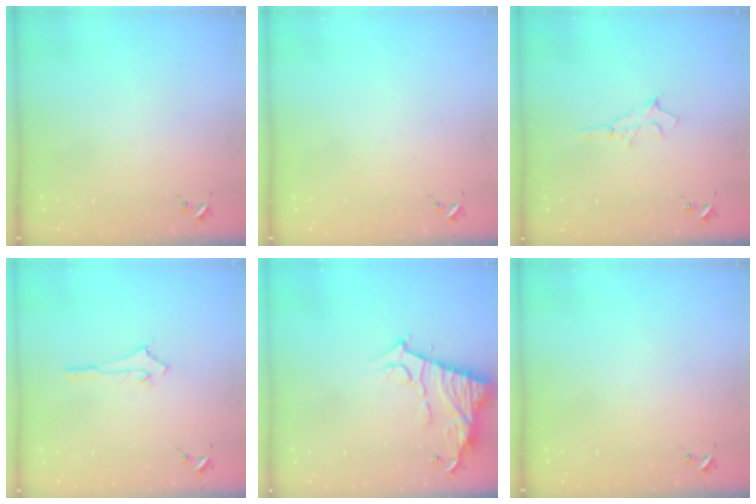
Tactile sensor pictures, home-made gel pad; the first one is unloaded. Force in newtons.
{"total": 0.0}
{"total": 6.2, "press": 6.1, "slide": 0.8}
{"total": 2.9, "press": 2.9, "slide": 0.2}
{"total": 11.7, "press": 11.6, "slide": 0.8}
{"total": 0.0}